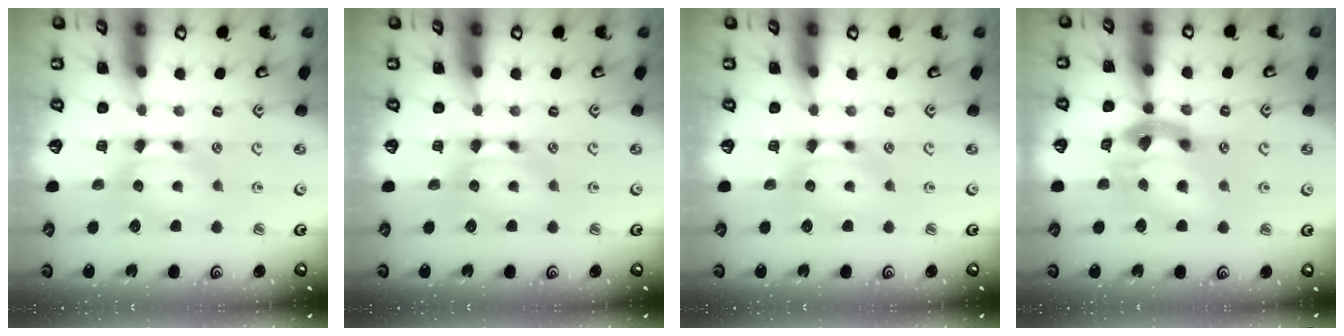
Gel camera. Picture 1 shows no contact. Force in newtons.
{"total": 0.0}
{"total": 0.0}
{"total": 8.2, "press": 7.7, "slide": 2.8}